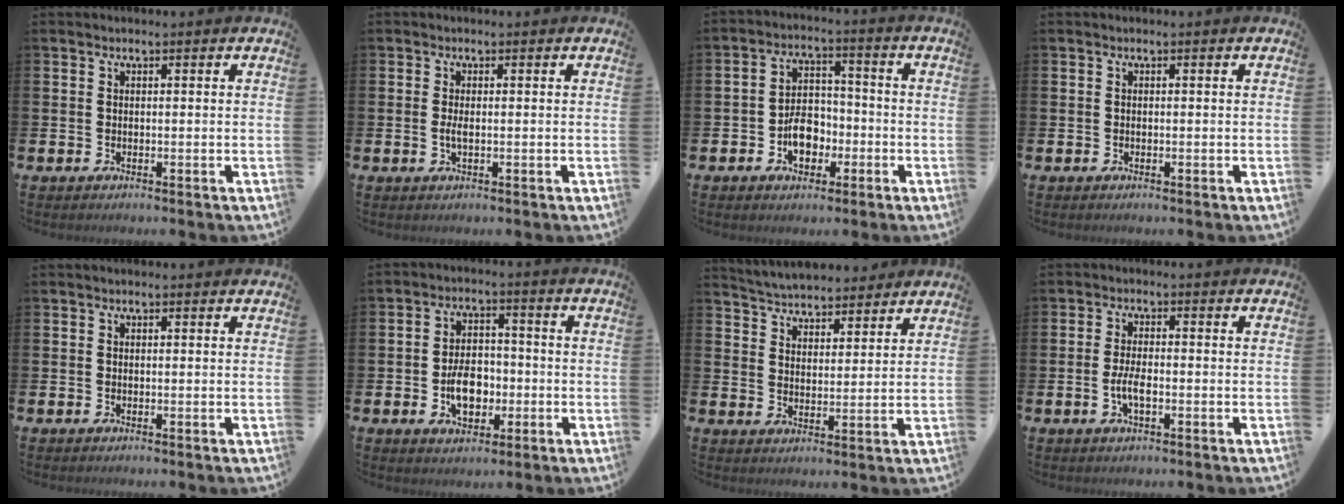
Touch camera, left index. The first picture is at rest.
{"total": 1.4, "force": [-0.2, 0.5, 1.3], "torque": [-0.022, -0.001, -0.005]}
{"total": 6.0, "force": [-2.1, 4.2, 3.8], "torque": [-0.049, 0.008, -0.043]}
{"total": 0.0}
{"total": 0.0}
{"total": 6.0, "force": [-1.4, 4.0, 4.2], "torque": [-0.057, 0.004, -0.030]}
{"total": 4.9, "force": [4.7, 1.0, 0.0], "torque": [-0.014, -0.030, 0.083]}
{"total": 3.3, "force": [-0.9, 1.2, 2.9], "torque": [-0.055, 0.000, -0.019]}